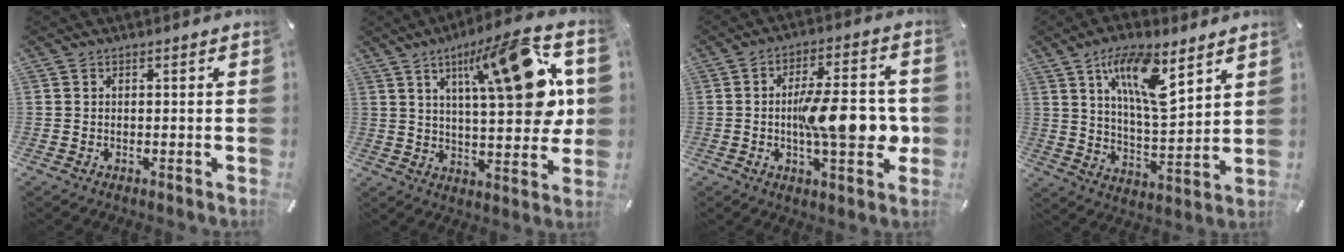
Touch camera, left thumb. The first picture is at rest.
{"total": 21.5, "force": [8.4, 6.9, 18.5], "torque": [-0.254, -0.036, 0.117]}
{"total": 14.8, "force": [-1.0, 5.7, 13.6], "torque": [-0.173, -0.001, -0.015]}
{"total": 13.9, "force": [8.4, 4.6, 10.1], "torque": [-0.182, -0.032, 0.144]}